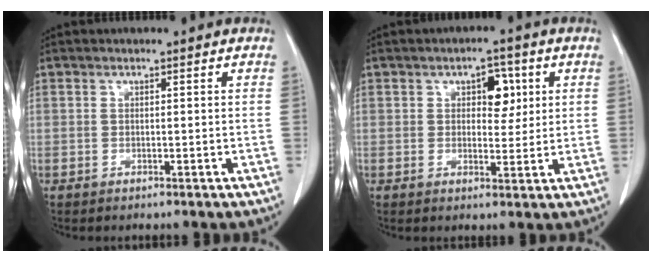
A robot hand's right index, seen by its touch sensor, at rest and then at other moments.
{"total": 4.6, "force": [1.5, 2.6, 3.5], "torque": [-0.044, 0.009, 0.022]}